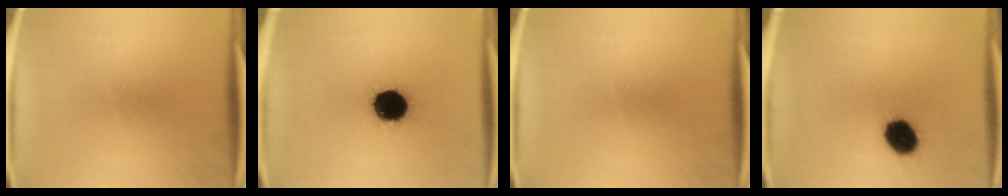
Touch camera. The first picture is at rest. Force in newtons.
{"total": 15.6}
{"total": 0.0}
{"total": 8.6}